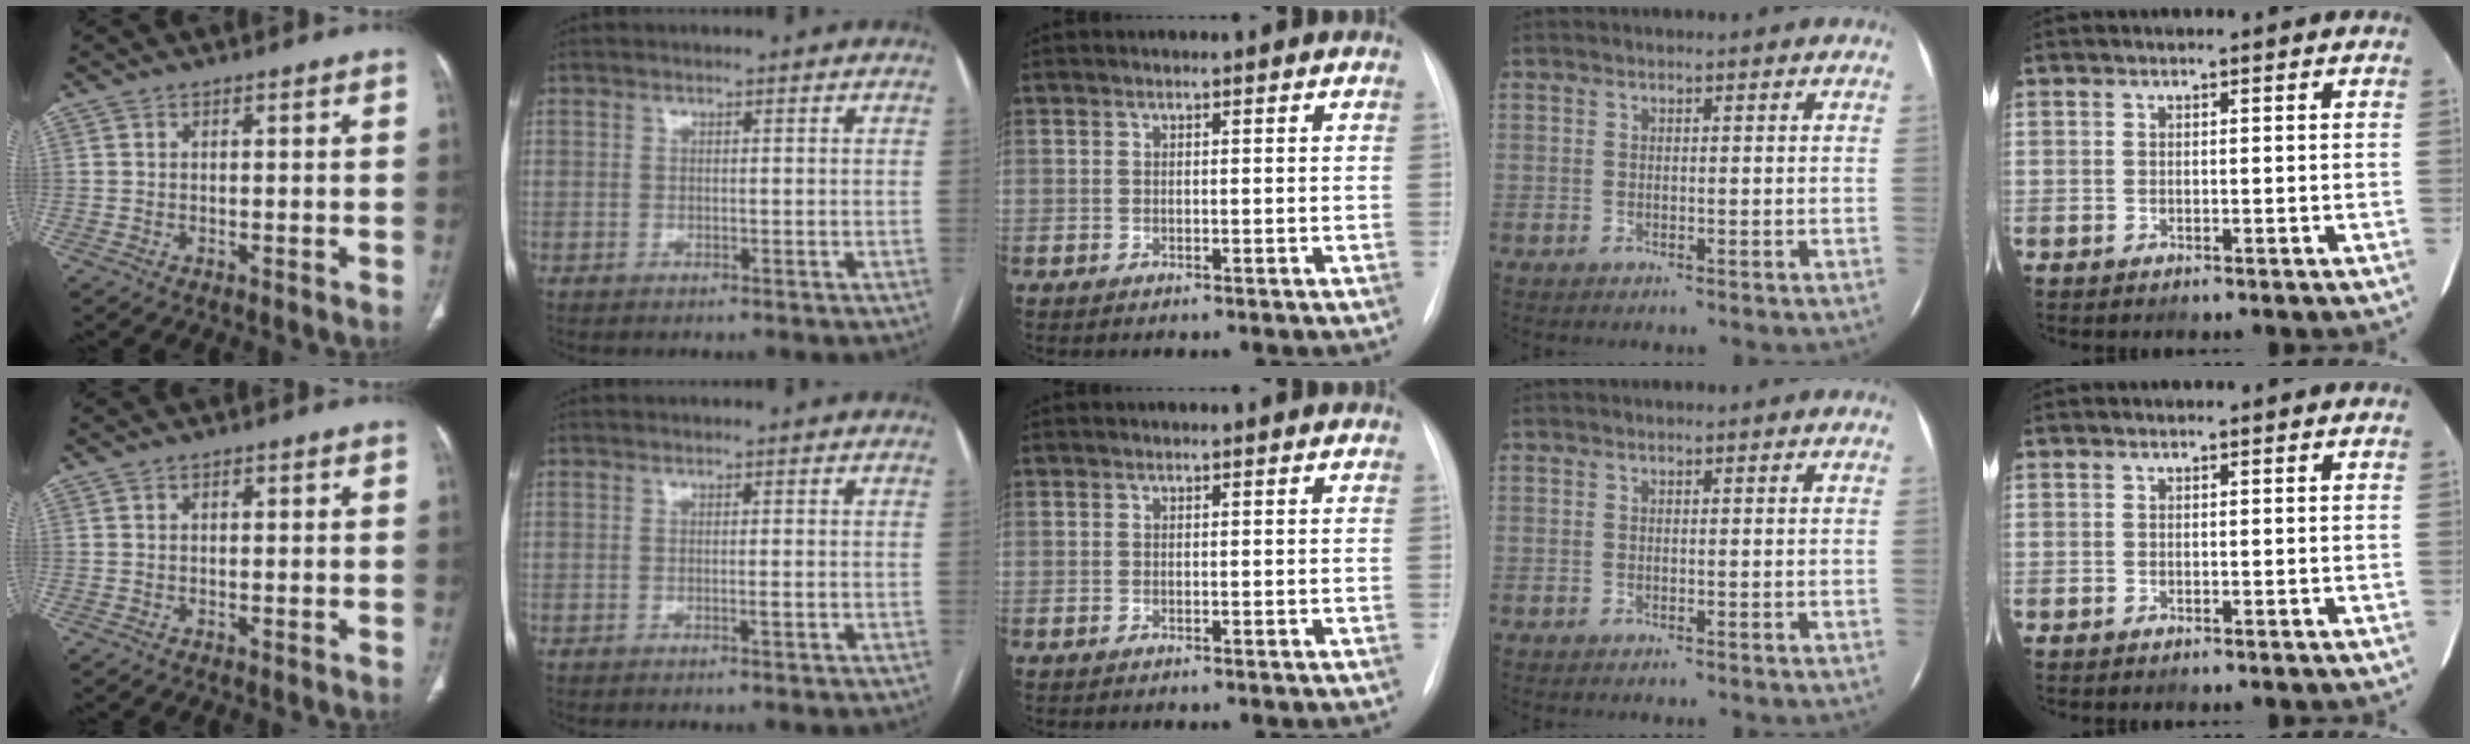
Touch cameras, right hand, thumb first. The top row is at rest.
{"thumb": {"total": 1.0, "force": [0.4, 0.6, 0.8], "torque": [-0.012, 0.001, 0.006]}, "index": {"total": 1.2, "force": [-0.3, -0.1, 1.1], "torque": [-0.020, -0.003, -0.003]}}